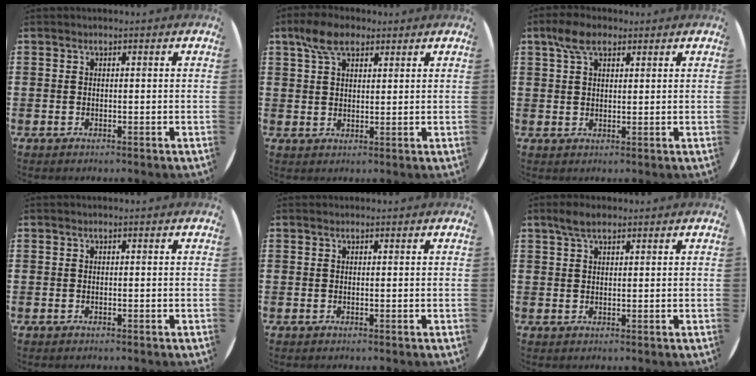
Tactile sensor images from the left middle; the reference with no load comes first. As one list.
[{"total": 5.6, "force": [3.8, 2.9, 2.9], "torque": [-0.059, 0.006, 0.069]}, {"total": 4.6, "force": [3.0, 2.3, 2.5], "torque": [-0.048, 0.008, 0.054]}, {"total": 0.0}, {"total": 0.0}, {"total": 2.9, "force": [2.2, 1.1, 1.6], "torque": [-0.025, 0.004, 0.038]}]